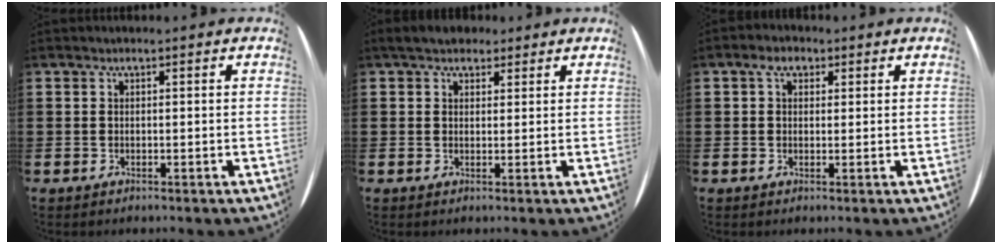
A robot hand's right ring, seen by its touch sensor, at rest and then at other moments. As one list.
[{"total": 2.3, "force": [1.9, 1.2, 0.4], "torque": [-0.015, 0.008, 0.036]}, {"total": 2.4, "force": [1.3, 1.6, 1.0], "torque": [-0.026, 0.011, 0.023]}]